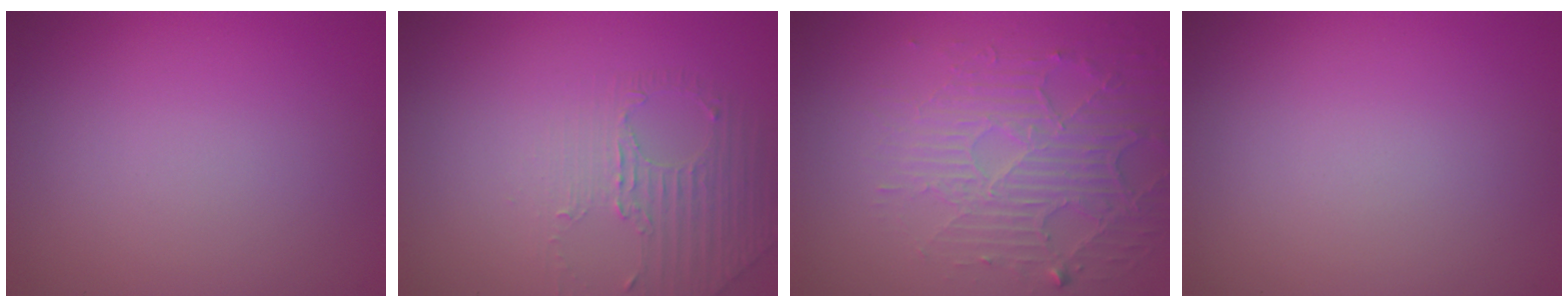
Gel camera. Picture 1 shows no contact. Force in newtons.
{"total": 1.6, "press": 1.0, "slide": 1.2}
{"total": 5.1, "press": 3.5, "slide": 3.7}
{"total": 0.0}